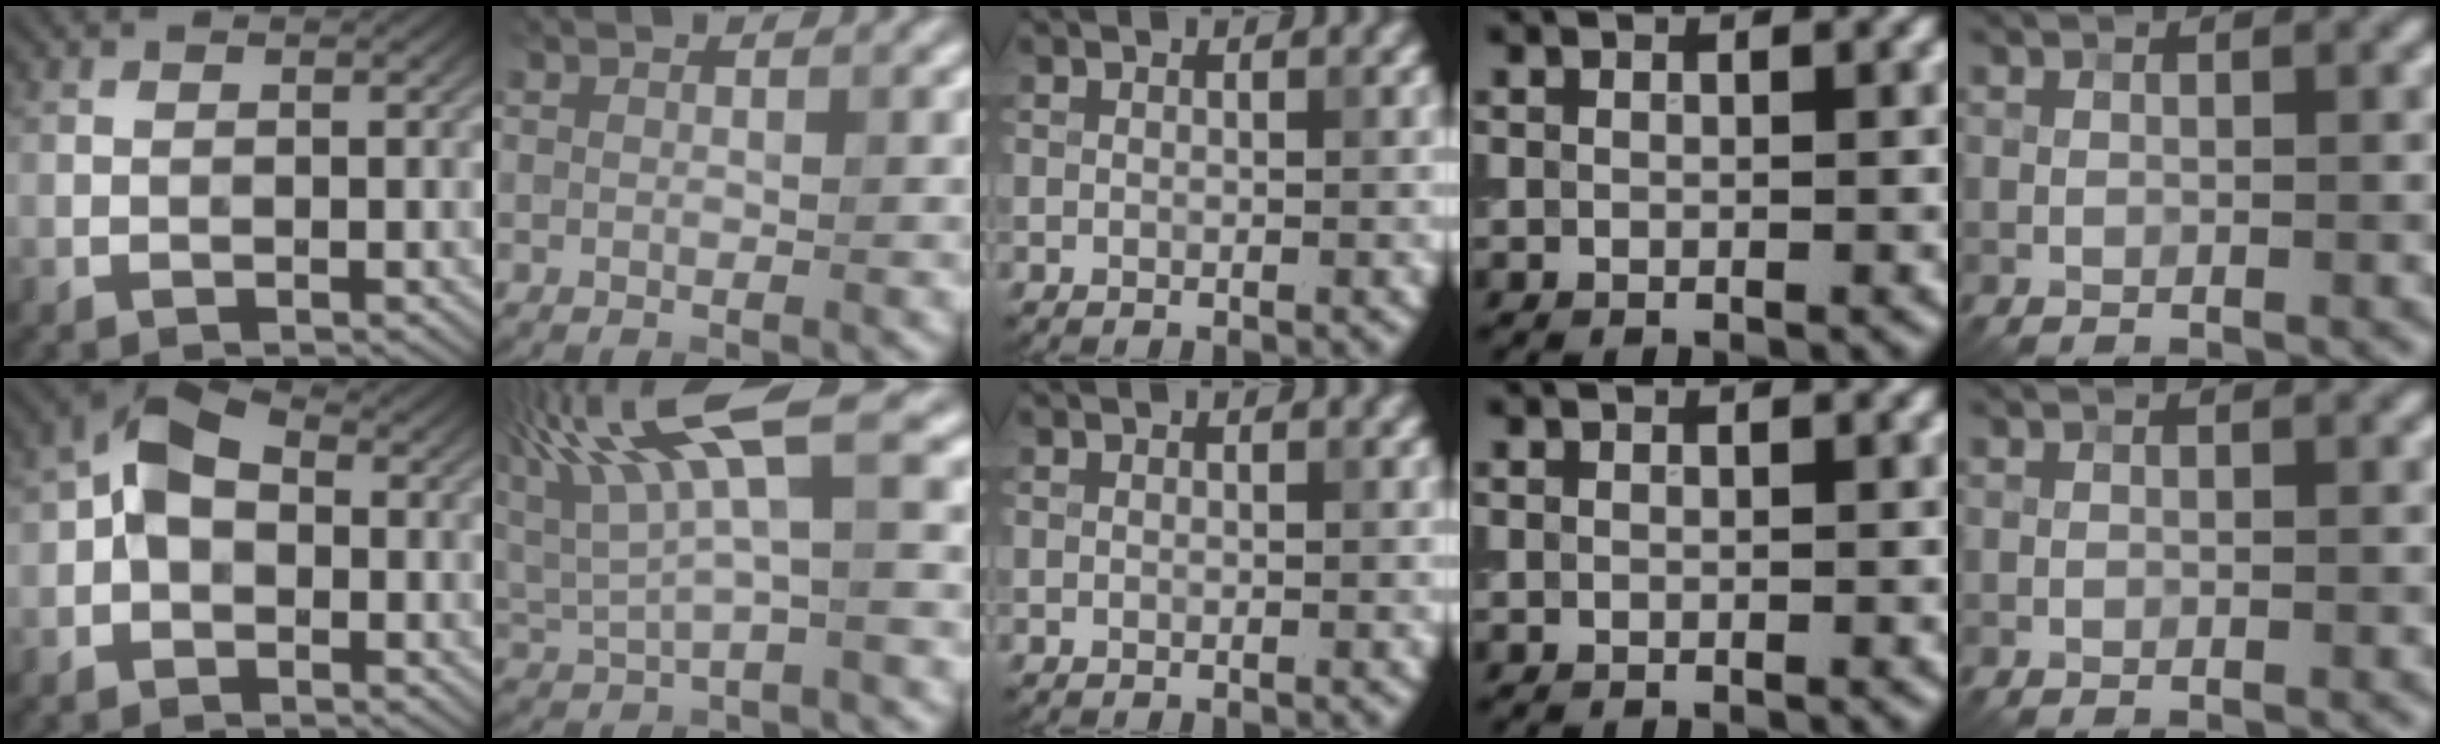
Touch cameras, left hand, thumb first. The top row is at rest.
{"thumb": {"total": 6.2, "force": [-0.2, 4.3, 4.5], "torque": [-0.083, 0.015, -0.019]}, "index": {"total": 8.9, "force": [3.8, 2.1, 7.8], "torque": [-0.162, 0.016, 0.072]}}